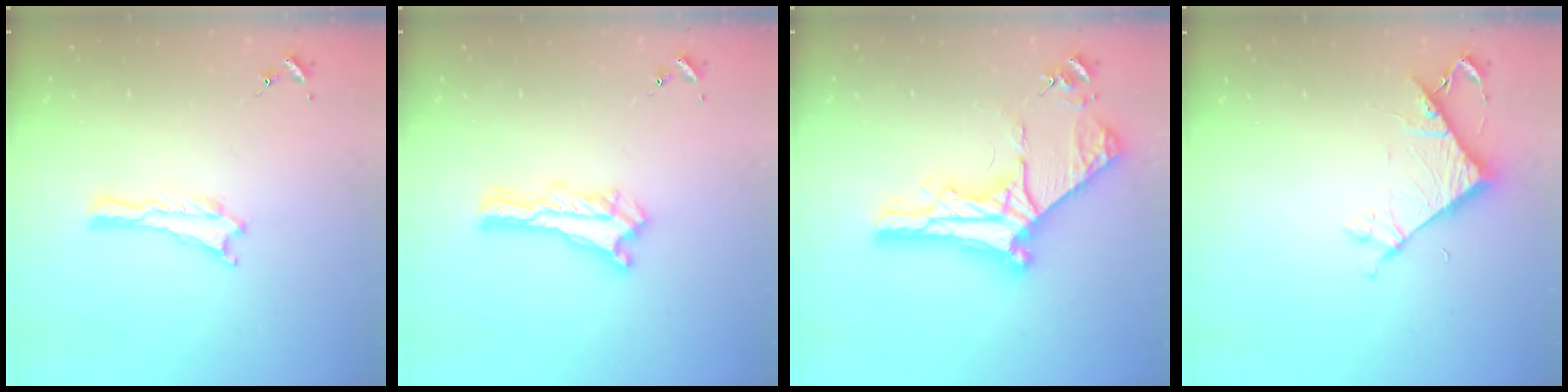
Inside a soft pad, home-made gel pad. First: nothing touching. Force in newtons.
{"total": 0.6, "press": 0.5, "slide": 0.2}
{"total": 10.5, "press": 10.5, "slide": 1.2}
{"total": 7.2, "press": 7.2, "slide": 0.4}